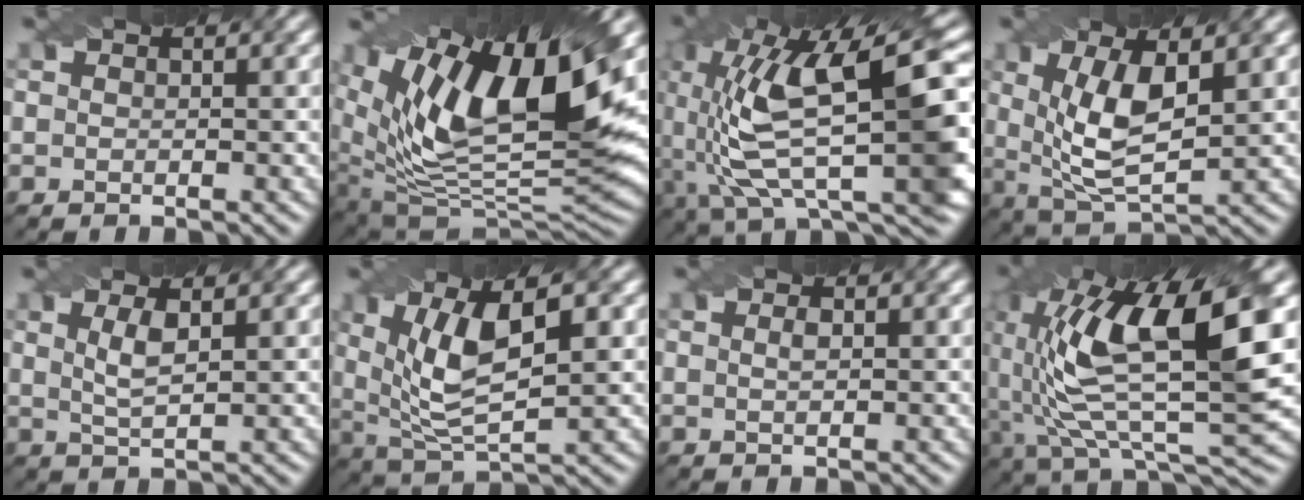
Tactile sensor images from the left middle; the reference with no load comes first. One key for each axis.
{"total": 15.2, "fx": 6.7, "fy": 6.3, "fz": 12.1, "tx": -0.227, "ty": 0.010, "tz": 0.115}
{"total": 13.9, "fx": 1.5, "fy": 5.2, "fz": 12.8, "tx": -0.238, "ty": 0.012, "tz": 0.032}
{"total": 6.8, "fx": 1.1, "fy": 2.6, "fz": 6.1, "tx": -0.125, "ty": -0.007, "tz": 0.023}
{"total": 2.4, "fx": 0.8, "fy": 0.7, "fz": 2.2, "tx": -0.044, "ty": -0.001, "tz": 0.019}
{"total": 8.0, "fx": 1.8, "fy": 3.2, "fz": 7.1, "tx": -0.143, "ty": -0.001, "tz": 0.032}
{"total": 0.9, "fx": 0.1, "fy": 0.3, "fz": 0.8, "tx": -0.017, "ty": 0.002, "tz": 0.004}
{"total": 14.2, "fx": 3.1, "fy": 5.0, "fz": 12.9, "tx": -0.252, "ty": 0.001, "tz": 0.056}